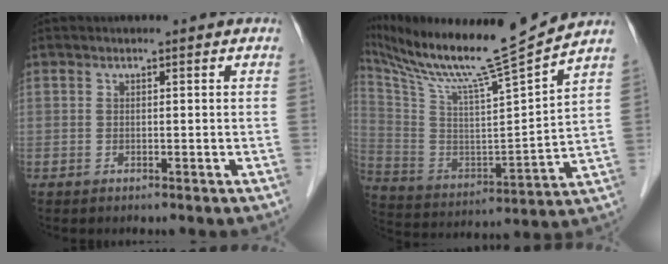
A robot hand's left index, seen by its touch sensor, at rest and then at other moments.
{"total": 18.2, "force": [15.8, -1.5, 8.8], "torque": [-0.171, -0.034, 0.271]}